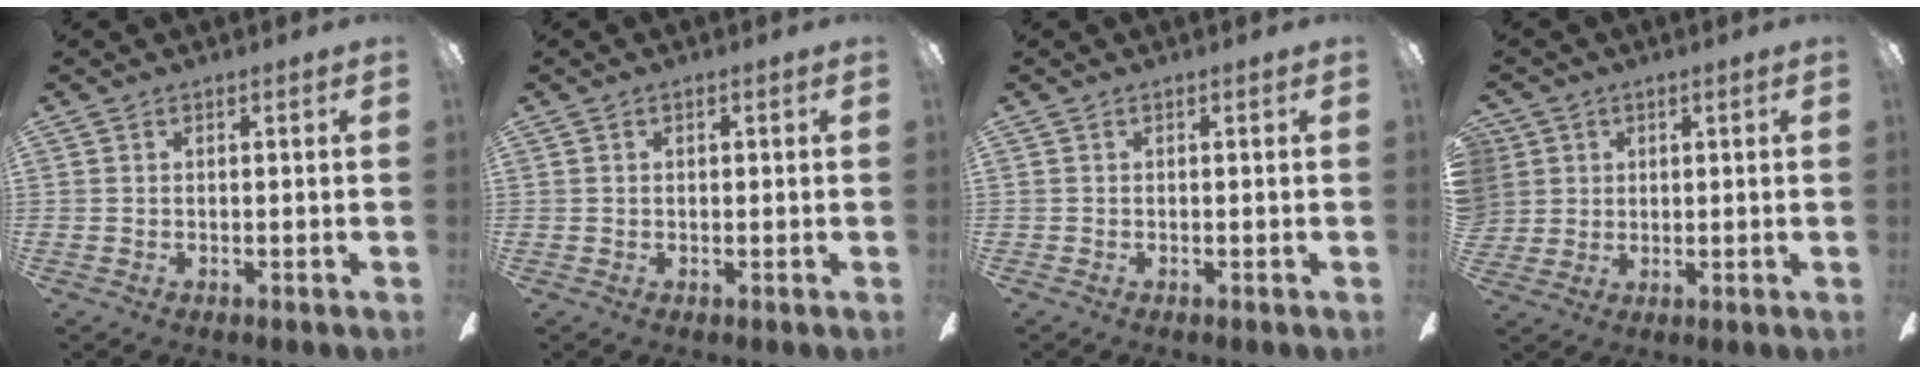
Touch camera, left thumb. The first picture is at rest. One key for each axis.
{"total": 0.8, "fx": 0.1, "fy": 0.6, "fz": 0.6, "tx": -0.011, "ty": 0.004, "tz": 0.002}
{"total": 0.0}
{"total": 4.6, "fx": 1.9, "fy": 4.2, "fz": 0.1, "tx": -0.012, "ty": 0.004, "tz": 0.035}